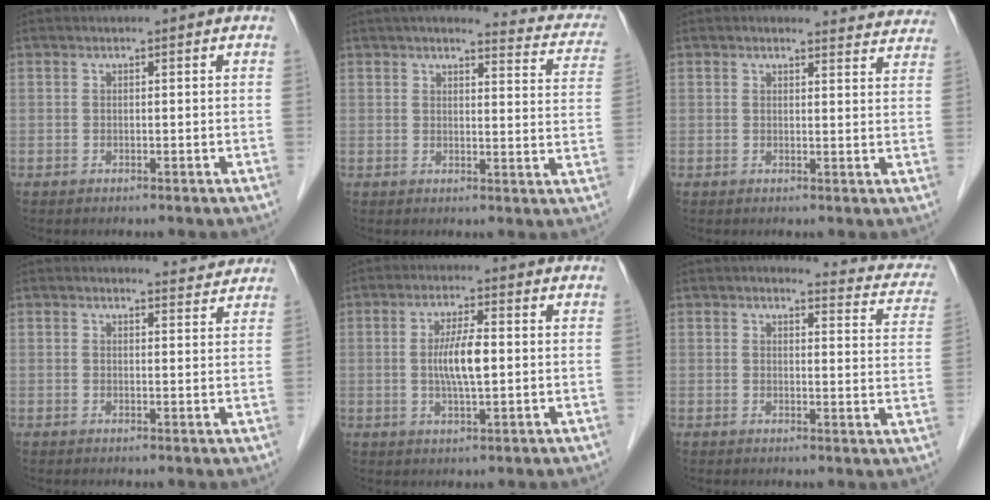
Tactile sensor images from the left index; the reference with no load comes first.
{"total": 10.8, "force": [9.4, 2.4, 4.9], "torque": [-0.043, -0.008, 0.079]}
{"total": 7.6, "force": [7.3, 1.7, 0.5], "torque": [0.022, -0.012, 0.051]}
{"total": 2.9, "force": [2.8, 0.4, -0.3], "torque": [-0.004, -0.008, 0.025]}
{"total": 5.7, "force": [-0.1, 0.9, 5.7], "torque": [-0.112, -0.002, -0.005]}
{"total": 8.8, "force": [7.9, 2.4, 3.0], "torque": [-0.015, -0.018, 0.058]}